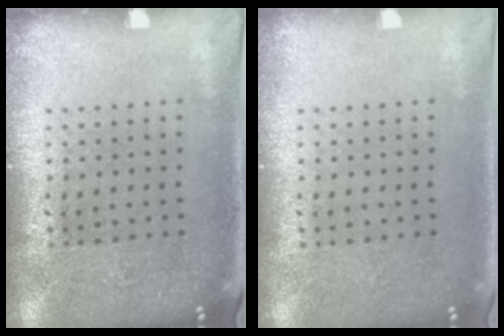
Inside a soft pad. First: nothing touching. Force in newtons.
{"total": 0.0}